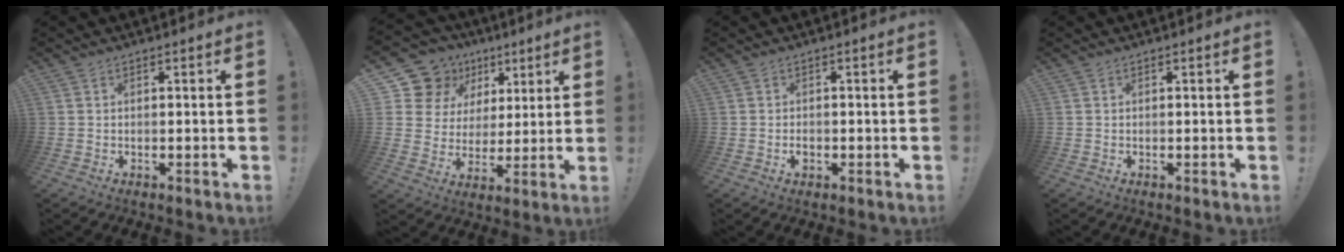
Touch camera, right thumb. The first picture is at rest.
{"total": 14.8, "force": [7.6, 11.9, 4.5], "torque": [-0.071, -0.042, 0.161]}
{"total": 1.7, "force": [-0.8, 1.2, 1.0], "torque": [-0.011, 0.001, -0.014]}
{"total": 0.0}